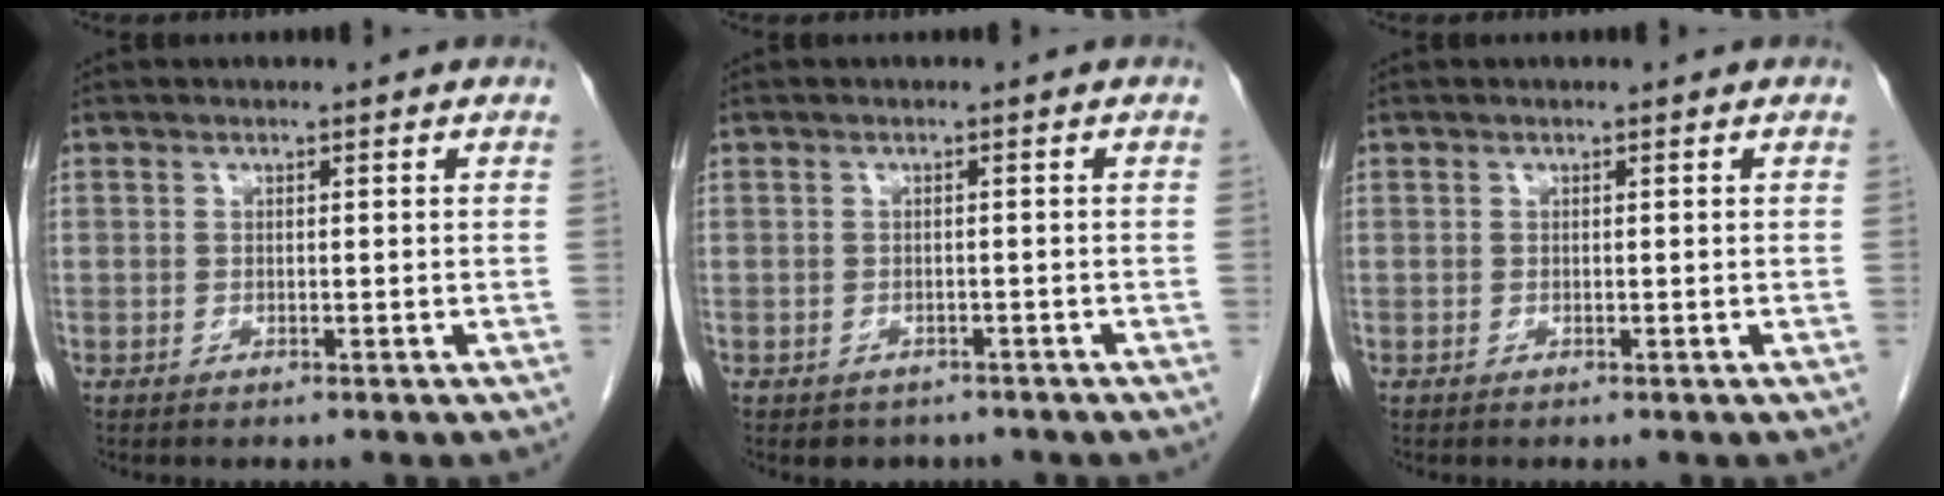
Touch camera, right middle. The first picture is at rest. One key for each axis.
{"total": 3.0, "fx": -2.3, "fy": 1.8, "fz": 0.3, "tx": -0.007, "ty": 0.005, "tz": -0.028}
{"total": 0.0}